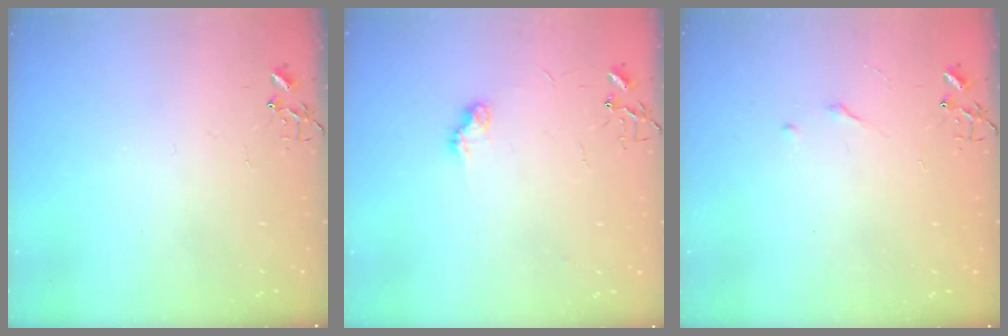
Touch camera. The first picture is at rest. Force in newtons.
{"total": 7.4, "press": 7.3, "slide": 0.3}
{"total": 2.7, "press": 2.7, "slide": 0.4}